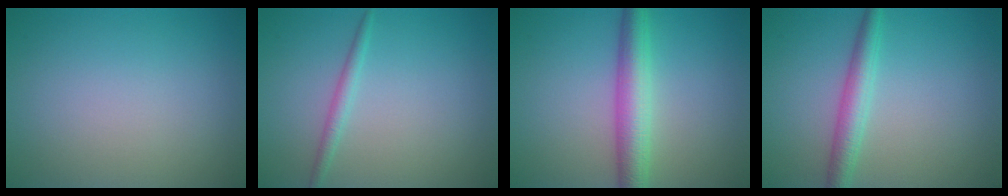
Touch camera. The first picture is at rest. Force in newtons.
{"total": 1.3, "press": 1.3, "slide": 0.1}
{"total": 4.6, "press": 4.6, "slide": 0.1}
{"total": 3.0, "press": 3.0, "slide": 0.1}